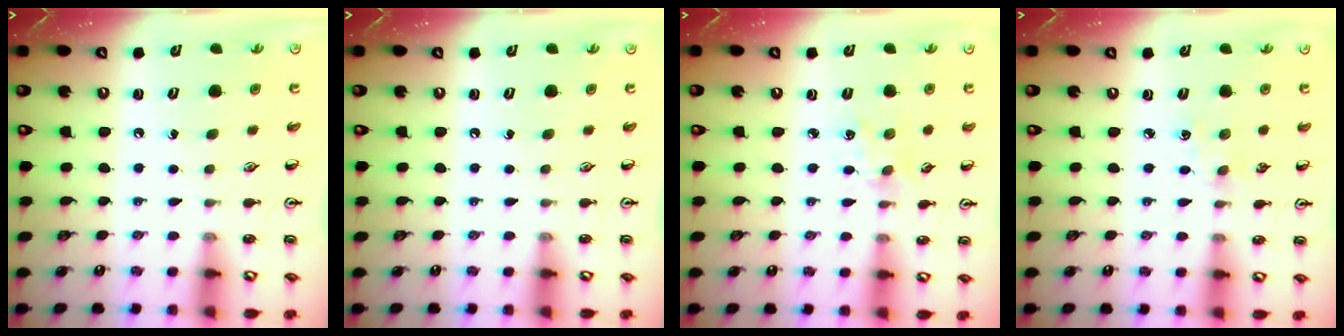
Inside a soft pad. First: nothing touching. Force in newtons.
{"total": 0.0}
{"total": 2.8, "press": 2.8, "slide": 0.5}
{"total": 1.7, "press": 1.7, "slide": 0.3}